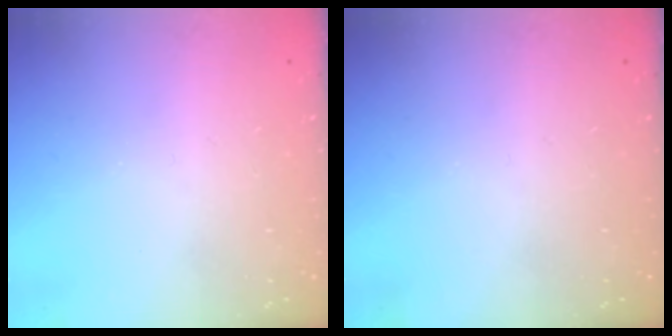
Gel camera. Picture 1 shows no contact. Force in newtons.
{"total": 0.0}